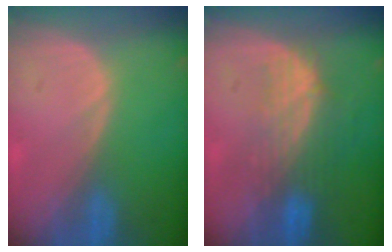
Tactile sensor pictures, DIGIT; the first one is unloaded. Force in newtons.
{"total": 7.6, "press": 6.9, "slide": 3.1}